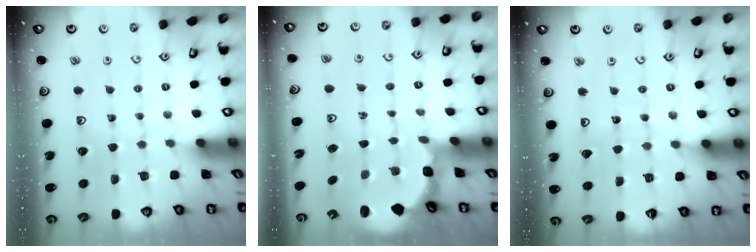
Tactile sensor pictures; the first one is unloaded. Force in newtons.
{"total": 3.0, "press": 2.0, "slide": 2.2}
{"total": 5.3, "press": 5.3, "slide": 0.7}